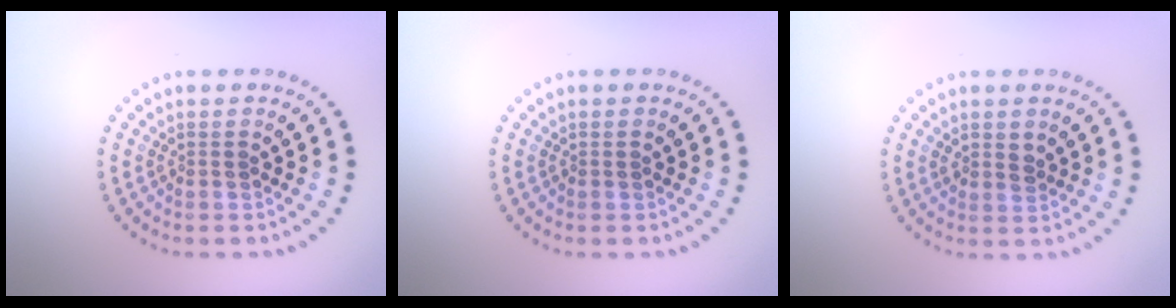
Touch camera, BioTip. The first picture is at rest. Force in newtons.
{"total": 0.0}
{"total": 1.1, "press": 1.0, "slide": 0.4}